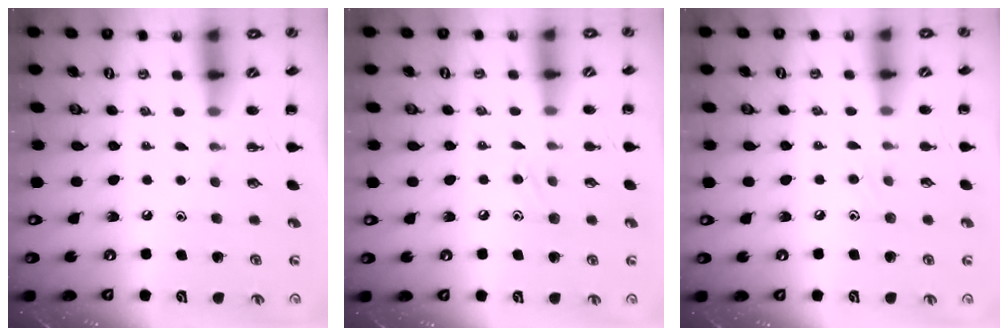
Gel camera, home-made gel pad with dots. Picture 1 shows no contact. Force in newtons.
{"total": 8.0, "press": 7.7, "slide": 1.8}
{"total": 5.5, "press": 5.3, "slide": 1.7}